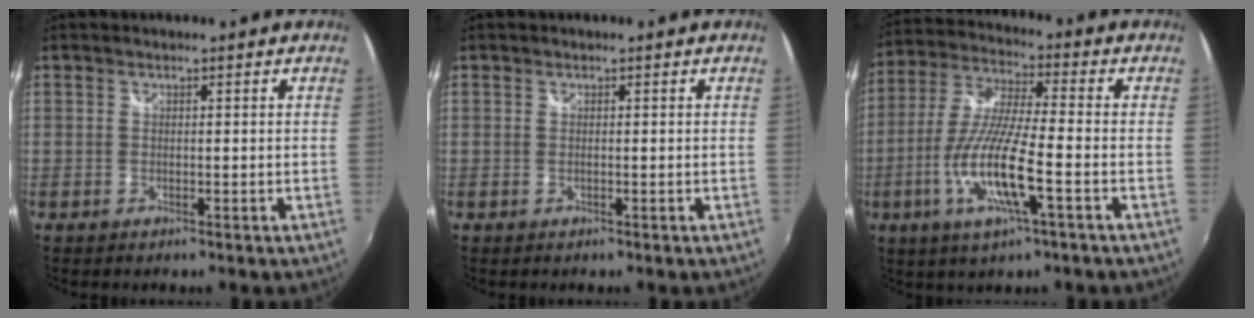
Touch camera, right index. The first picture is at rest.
{"total": 0.0}
{"total": 13.7, "force": [-4.8, 1.9, 12.7], "torque": [-0.265, -0.013, -0.092]}